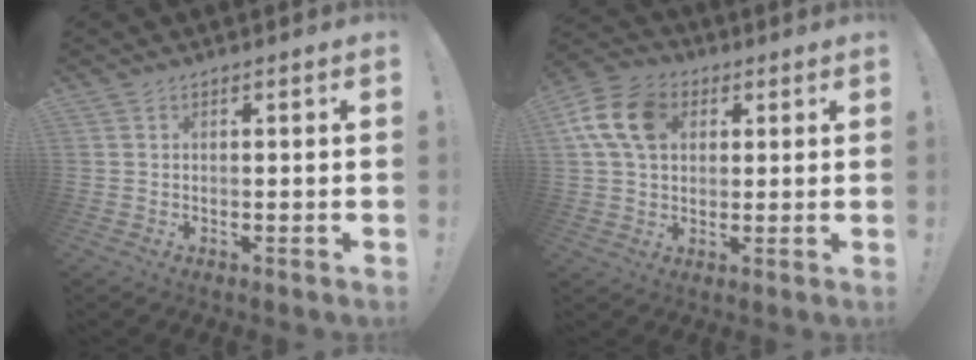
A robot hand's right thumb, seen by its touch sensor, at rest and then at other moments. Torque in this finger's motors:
{"motor_torque": [1.66, 1.68, 0.06, 0.06, 0.07]}